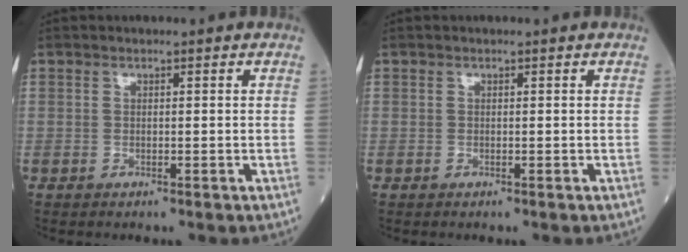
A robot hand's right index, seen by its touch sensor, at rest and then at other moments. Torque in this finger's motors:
{"motor_torque": [0.01, 0.01, 0.00, 0.00]}